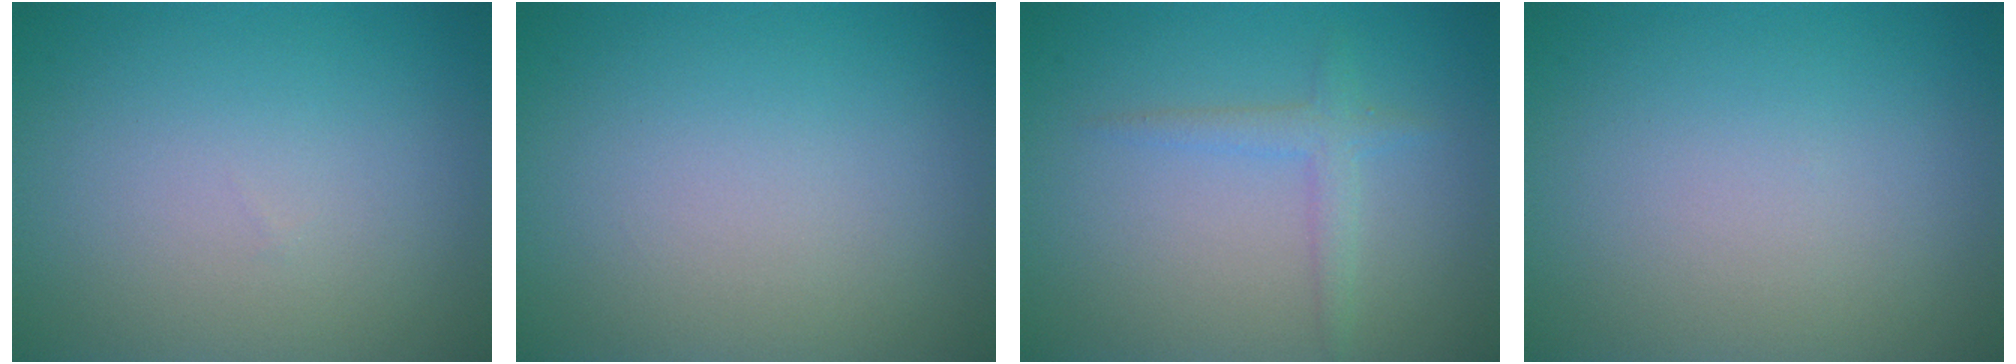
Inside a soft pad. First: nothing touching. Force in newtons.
{"total": 0.0}
{"total": 1.8, "press": 1.8, "slide": 0.2}
{"total": 0.0}